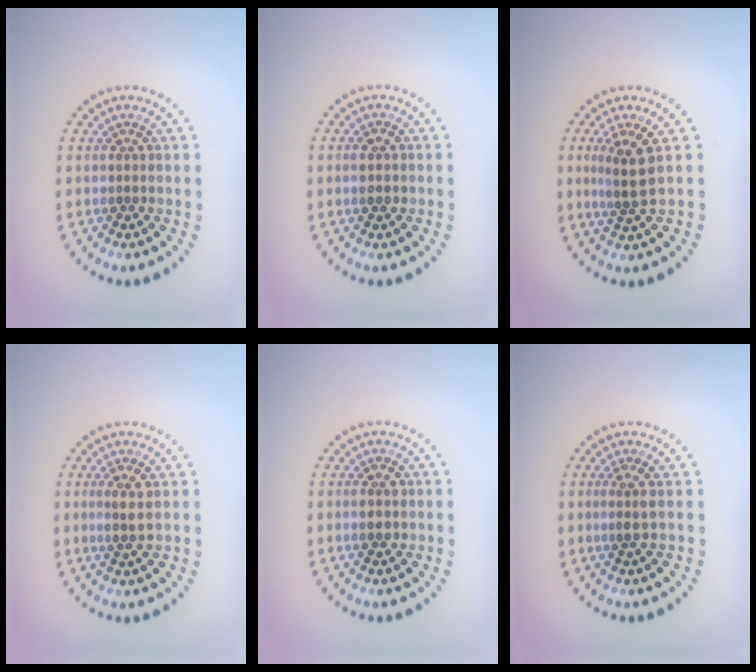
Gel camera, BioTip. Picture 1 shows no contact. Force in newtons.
{"total": 1.5, "press": 1.5, "slide": 0.3}
{"total": 2.8, "press": 2.3, "slide": 1.7}
{"total": 1.7, "press": 1.5, "slide": 0.8}
{"total": 1.4, "press": 1.4, "slide": 0.4}
{"total": 1.5, "press": 1.2, "slide": 0.9}